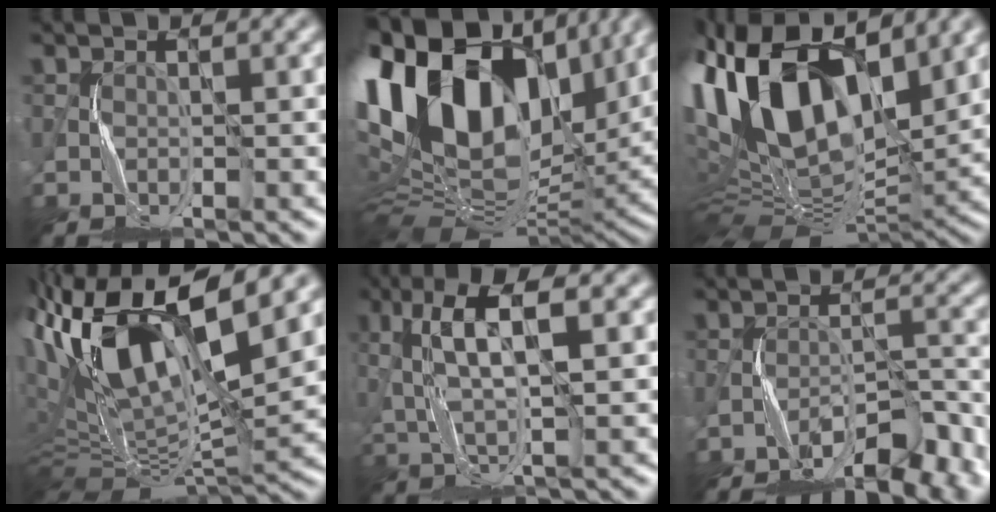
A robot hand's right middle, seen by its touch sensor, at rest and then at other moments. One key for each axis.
{"total": 19.2, "fx": 4.2, "fy": 11.9, "fz": 14.4, "tx": -0.277, "ty": 0.010, "tz": 0.081}
{"total": 17.2, "fx": 4.5, "fy": 9.4, "fz": 13.7, "tx": -0.265, "ty": 0.029, "tz": 0.073}
{"total": 16.4, "fx": 6.2, "fy": 5.9, "fz": 14.0, "tx": -0.272, "ty": 0.012, "tz": 0.113}
{"total": 6.1, "fx": 2.0, "fy": 1.8, "fz": 5.5, "tx": -0.116, "ty": 0.005, "tz": 0.036}
{"total": 7.7, "fx": -5.8, "fy": 2.4, "fz": 4.5, "tx": -0.059, "ty": 0.006, "tz": -0.097}